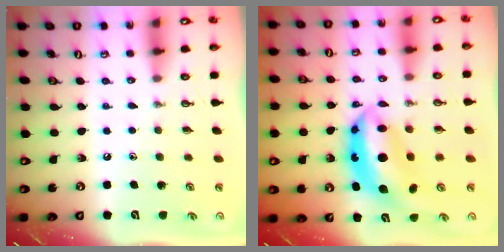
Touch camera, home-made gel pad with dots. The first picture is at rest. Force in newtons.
{"total": 11.9, "press": 11.9, "slide": 1.1}